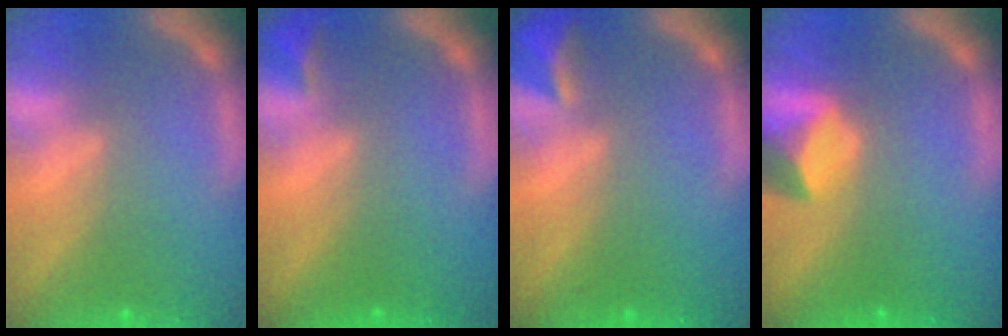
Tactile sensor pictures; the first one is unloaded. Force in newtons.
{"total": 1.4}
{"total": 2.4}
{"total": 3.4}